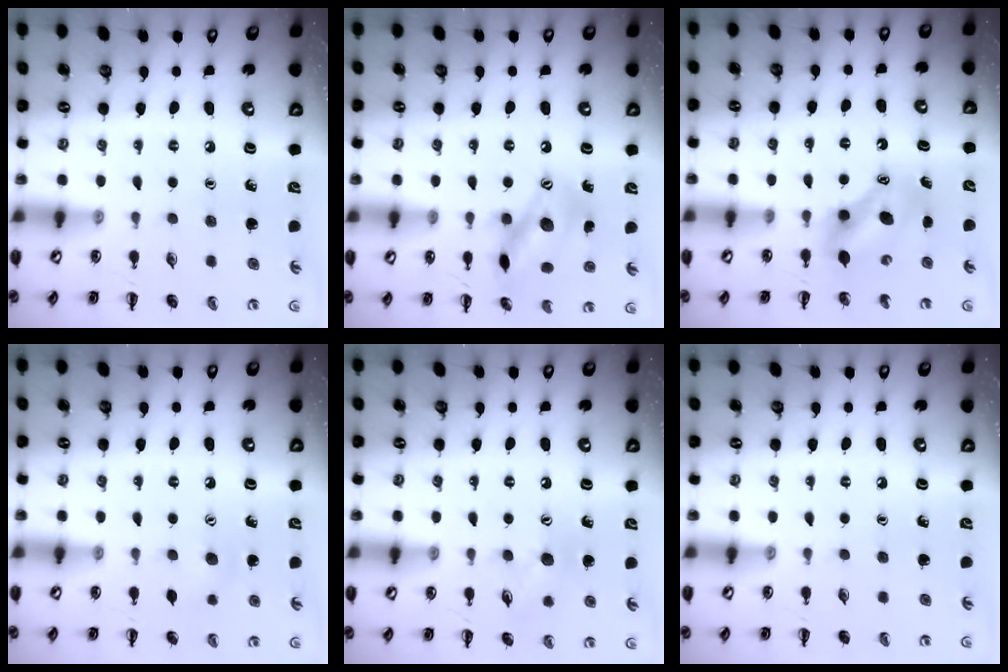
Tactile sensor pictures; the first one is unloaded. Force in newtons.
{"total": 14.3, "press": 14.3, "slide": 0.8}
{"total": 7.1, "press": 7.0, "slide": 1.1}
{"total": 7.0, "press": 6.8, "slide": 1.8}
{"total": 7.8, "press": 7.7, "slide": 0.8}
{"total": 0.0}